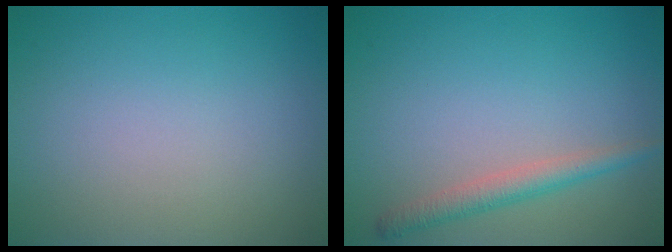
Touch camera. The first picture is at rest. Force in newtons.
{"total": 2.3, "press": 2.3, "slide": 0.1}